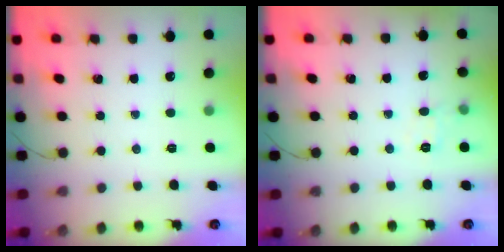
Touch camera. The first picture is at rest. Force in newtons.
{"total": 6.1, "press": 5.9, "slide": 1.4}